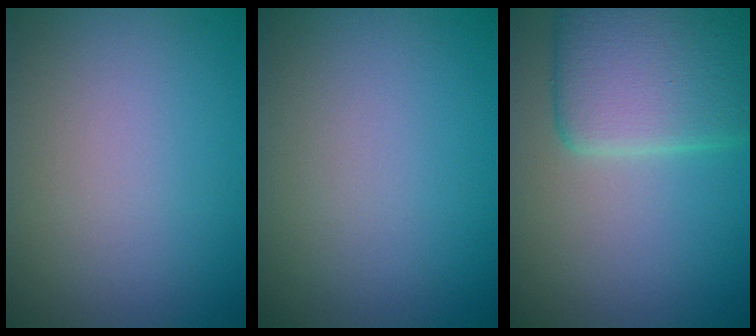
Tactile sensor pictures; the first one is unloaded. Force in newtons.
{"total": 0.0}
{"total": 6.9, "press": 6.9, "slide": 0.5}